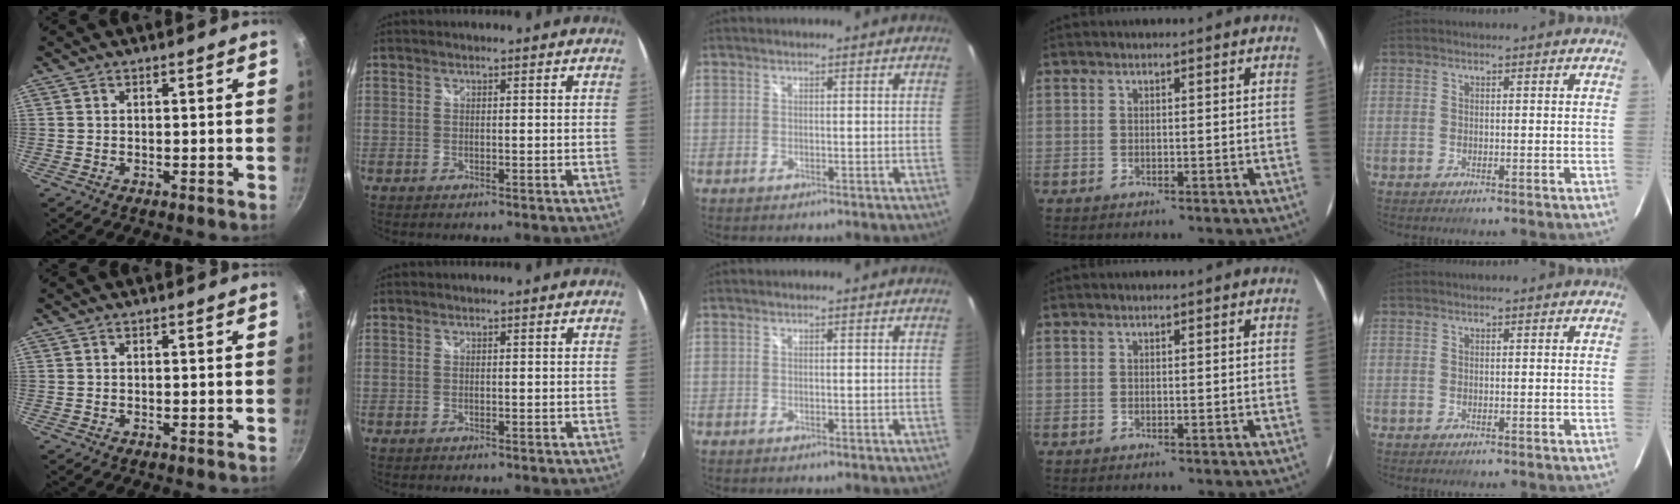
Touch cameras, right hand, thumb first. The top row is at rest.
{}